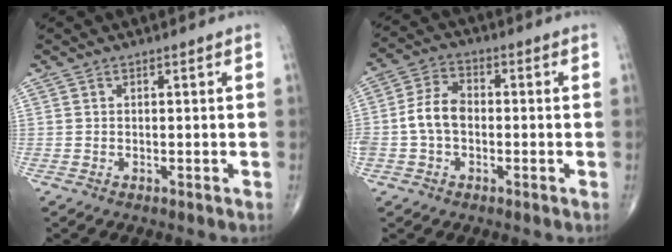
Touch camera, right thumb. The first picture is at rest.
{"total": 7.2, "force": [-1.0, 4.9, 5.2], "torque": [-0.099, 0.023, -0.026]}